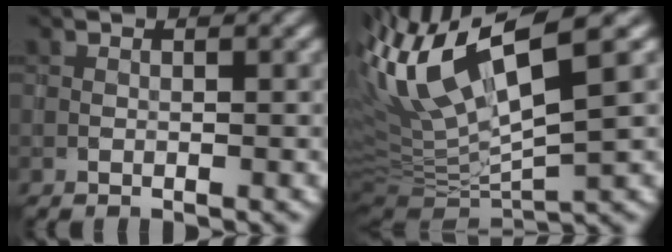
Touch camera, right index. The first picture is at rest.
{"total": 11.9, "force": [5.0, 3.1, 10.4], "torque": [-0.209, 0.017, 0.091]}